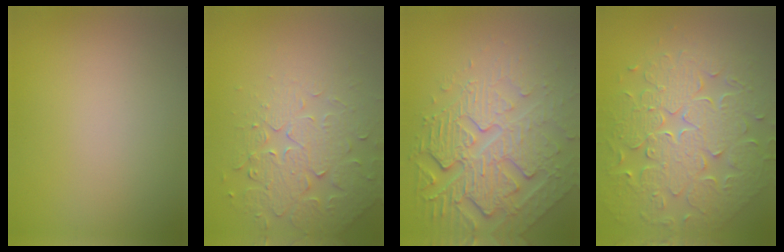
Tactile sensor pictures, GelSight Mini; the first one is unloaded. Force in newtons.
{"total": 4.2, "press": 4.0, "slide": 1.3}
{"total": 8.1, "press": 5.7, "slide": 5.8}
{"total": 9.6, "press": 6.9, "slide": 6.6}